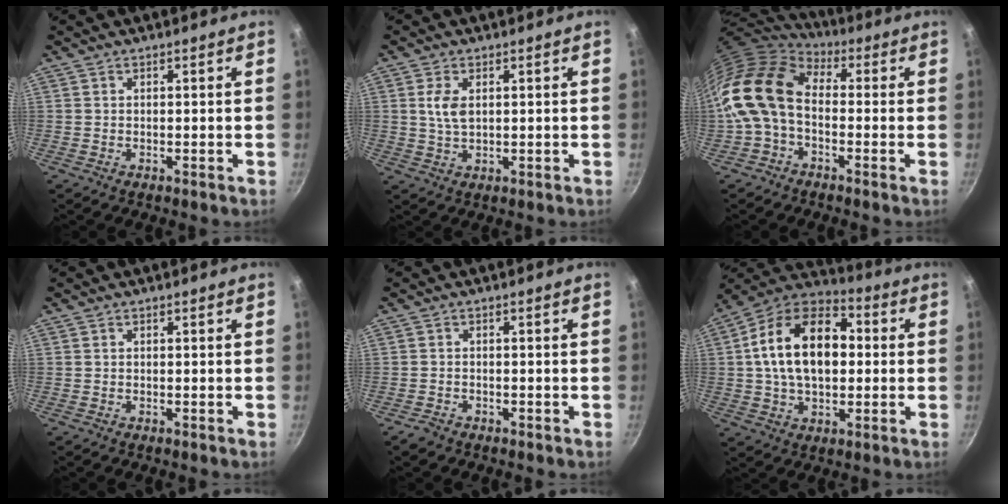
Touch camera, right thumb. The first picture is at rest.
{"total": 4.3, "force": [1.0, 2.4, 3.4], "torque": [-0.067, -0.003, 0.020]}
{"total": 15.0, "force": [-0.7, 9.9, 11.2], "torque": [-0.205, 0.027, -0.031]}
{"total": 0.0}
{"total": 1.9, "force": [-1.4, 1.1, 0.6], "torque": [-0.016, 0.018, -0.022]}
{"total": 19.2, "force": [1.6, 12.2, 14.7], "torque": [-0.219, 0.031, 0.011]}